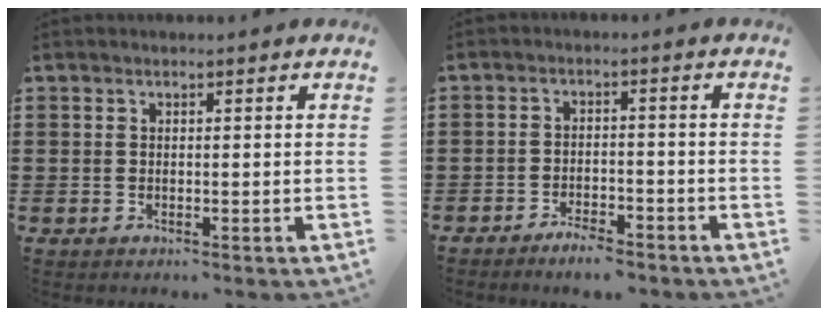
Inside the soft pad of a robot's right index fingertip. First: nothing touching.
{"total": 3.2, "force": [-3.1, 0.4, 0.7], "torque": [-0.016, 0.005, -0.062]}